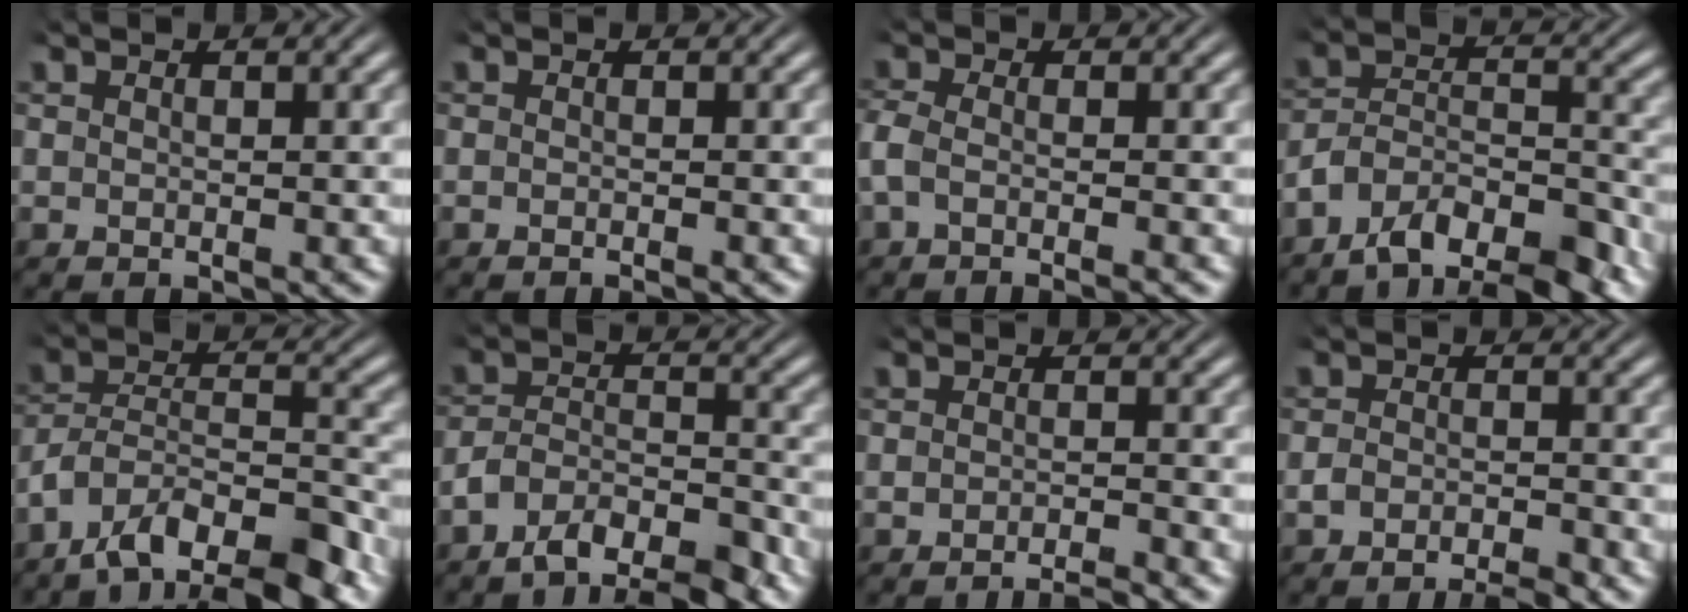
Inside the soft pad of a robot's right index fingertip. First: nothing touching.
{"total": 0.8, "force": [-0.7, -0.1, 0.3], "torque": [-0.003, 0.002, -0.015]}
{"total": 3.4, "force": [-1.9, 1.3, 2.5], "torque": [-0.056, -0.009, -0.029]}
{"total": 10.1, "force": [-6.9, 6.4, 3.9], "torque": [-0.076, -0.038, -0.115]}
{"total": 10.7, "force": [-5.9, 7.3, 5.2], "torque": [-0.104, -0.036, -0.097]}
{"total": 7.9, "force": [-5.8, 4.3, 3.3], "torque": [-0.056, -0.025, -0.100]}
{"total": 2.0, "force": [-1.9, -0.1, 0.5], "torque": [-0.004, -0.003, -0.036]}
{"total": 2.6, "force": [-2.3, 0.5, 1.0], "torque": [-0.019, -0.006, -0.042]}